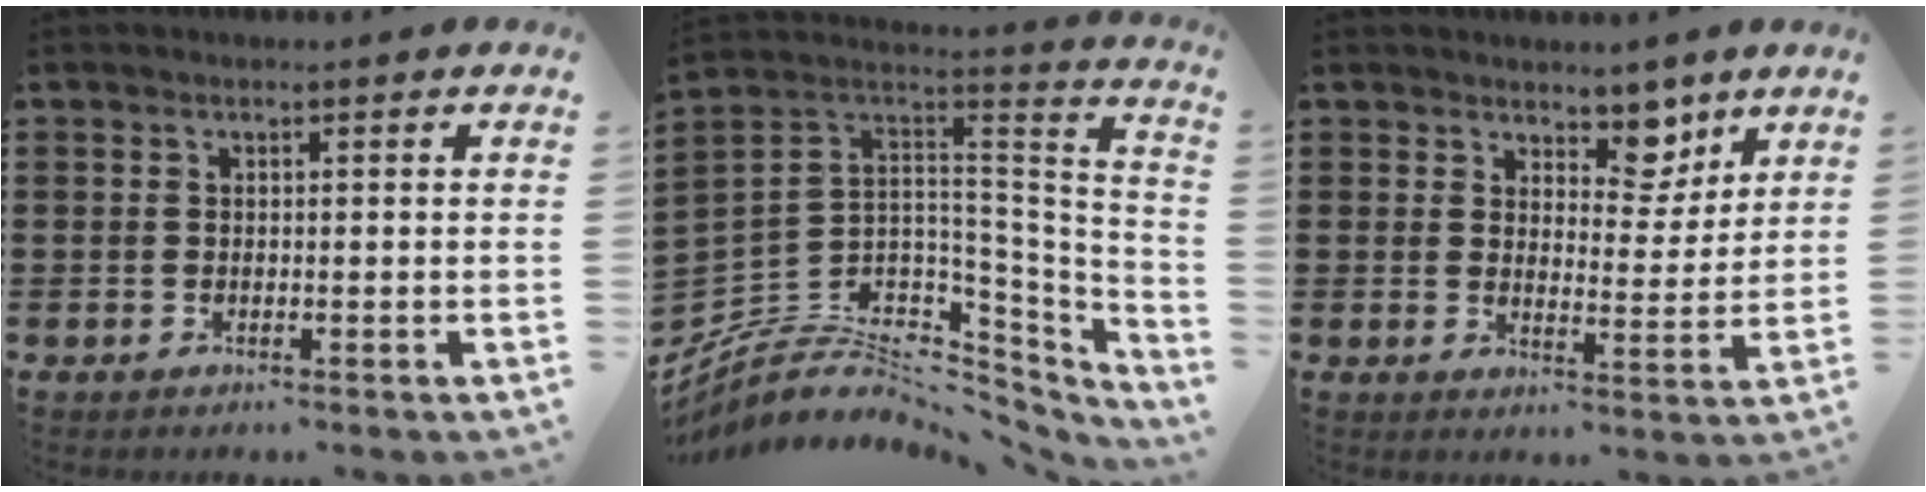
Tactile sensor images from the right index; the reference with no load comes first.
{"total": 6.7, "force": [-1.9, 5.3, 3.6], "torque": [-0.106, -0.025, -0.032]}
{"total": 6.2, "force": [5.1, 3.1, 1.9], "torque": [-0.035, -0.022, 0.089]}